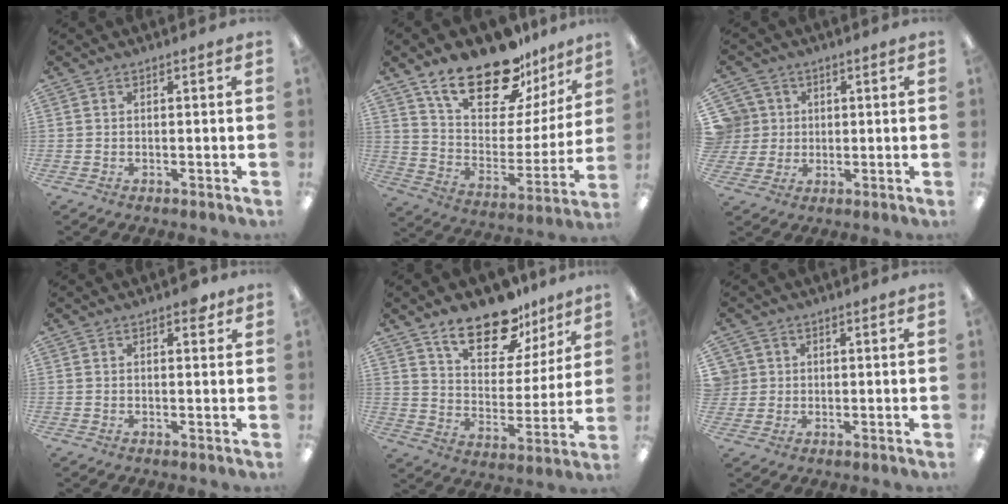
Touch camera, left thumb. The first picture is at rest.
{"total": 22.4, "force": [16.8, 9.6, 11.2], "torque": [-0.180, -0.109, 0.295]}
{"total": 7.1, "force": [2.1, 6.8, 0.4], "torque": [-0.021, 0.004, 0.045]}
{"total": 2.5, "force": [1.5, 1.2, 1.5], "torque": [-0.007, -0.006, 0.021]}
{"total": 17.0, "force": [12.9, 7.4, 8.2], "torque": [-0.124, -0.081, 0.226]}
{"total": 3.8, "force": [1.1, 3.6, 0.0], "torque": [-0.005, 0.005, 0.020]}